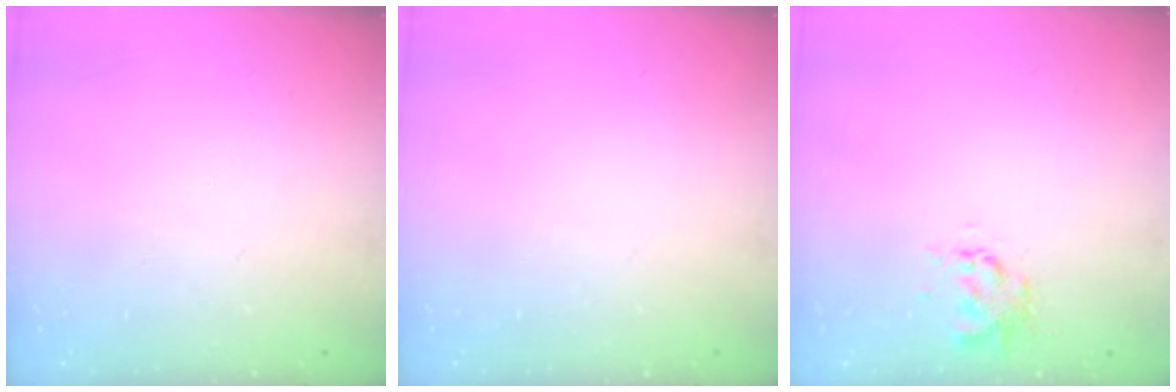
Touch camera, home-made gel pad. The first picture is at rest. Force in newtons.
{"total": 0.0}
{"total": 0.9, "press": 0.8, "slide": 0.4}